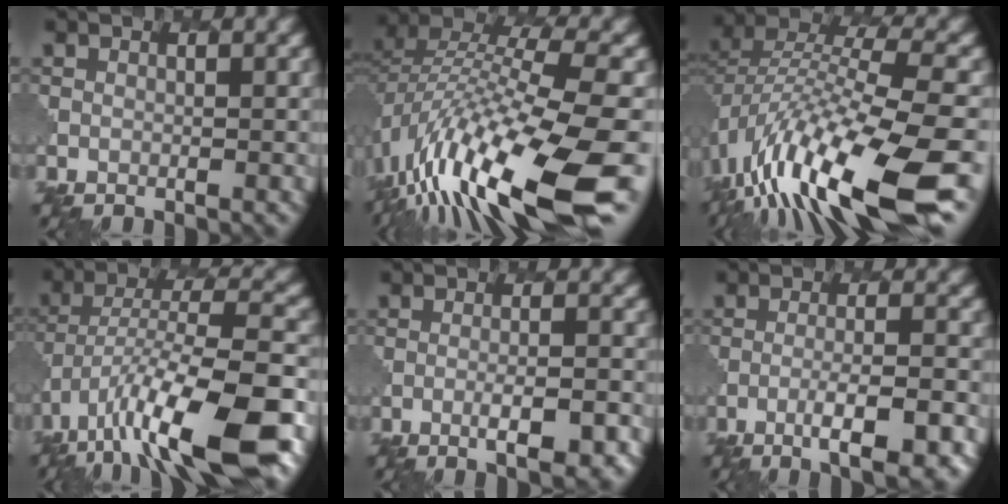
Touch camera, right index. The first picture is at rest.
{"total": 16.1, "force": [-8.0, 4.0, 13.4], "torque": [-0.271, 0.007, -0.135]}
{"total": 14.6, "force": [-7.7, 4.2, 11.7], "torque": [-0.233, 0.003, -0.131]}
{"total": 12.8, "force": [-6.9, 3.8, 10.1], "torque": [-0.177, 0.003, -0.114]}
{"total": 4.0, "force": [-1.6, 0.8, 3.5], "torque": [-0.056, 0.002, -0.021]}
{"total": 5.5, "force": [-2.6, 1.1, 4.7], "torque": [-0.072, 0.002, -0.039]}